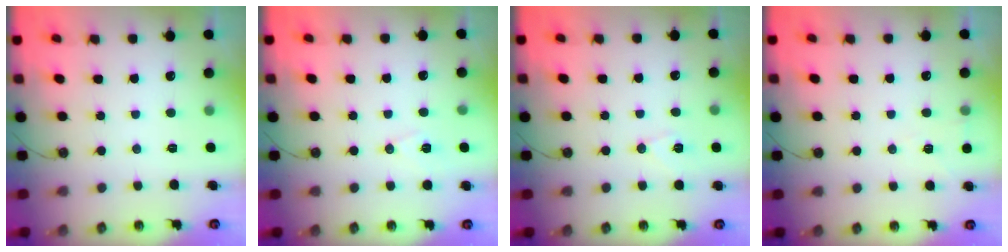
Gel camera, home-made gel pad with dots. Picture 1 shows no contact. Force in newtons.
{"total": 6.9, "press": 5.8, "slide": 3.7}
{"total": 6.8, "press": 6.7, "slide": 1.1}
{"total": 4.7, "press": 3.0, "slide": 3.6}